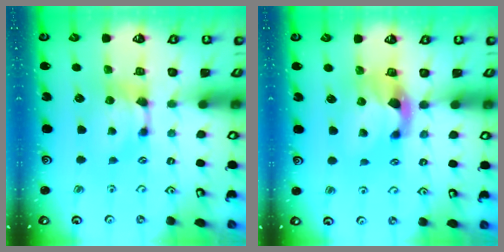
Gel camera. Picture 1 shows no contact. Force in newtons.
{"total": 2.9, "press": 2.6, "slide": 1.3}